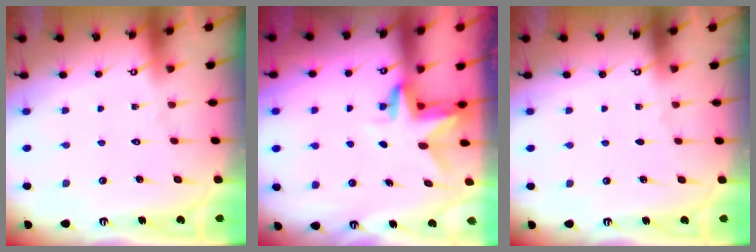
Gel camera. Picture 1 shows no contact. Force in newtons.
{"total": 2.9, "press": 2.9, "slide": 0.2}
{"total": 0.0}